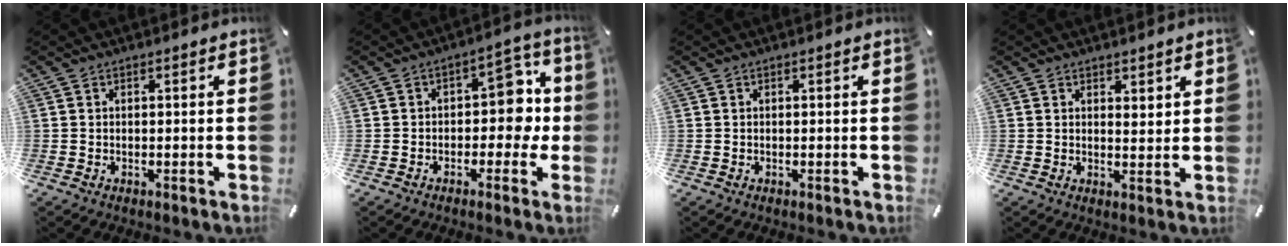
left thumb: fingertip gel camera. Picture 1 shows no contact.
{"total": 10.6, "force": [0.6, 7.1, 7.9], "torque": [-0.091, 0.000, 0.007]}
{"total": 0.0}
{"total": 2.5, "force": [2.1, 1.4, 0.3], "torque": [0.007, -0.013, 0.037]}